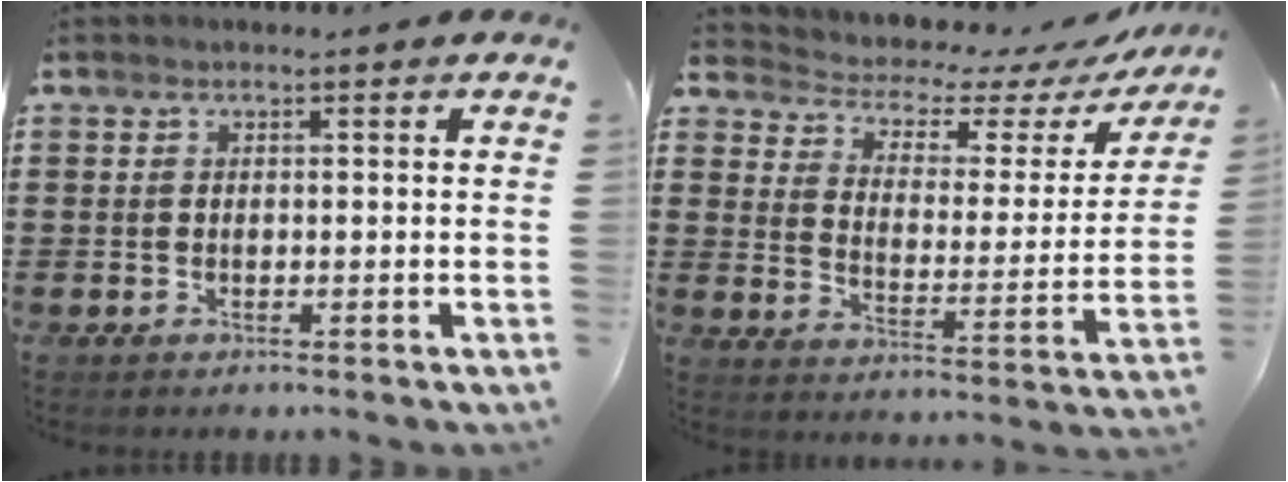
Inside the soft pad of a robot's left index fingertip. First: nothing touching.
{"total": 4.3, "force": [3.7, 1.6, 1.5], "torque": [-0.044, -0.032, 0.054]}